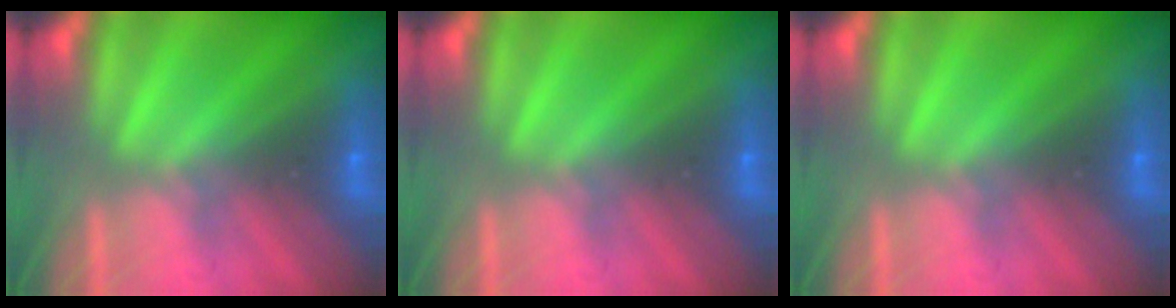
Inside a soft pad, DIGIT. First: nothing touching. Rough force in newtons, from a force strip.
{"total": 0.0}
{"total": 0.0}